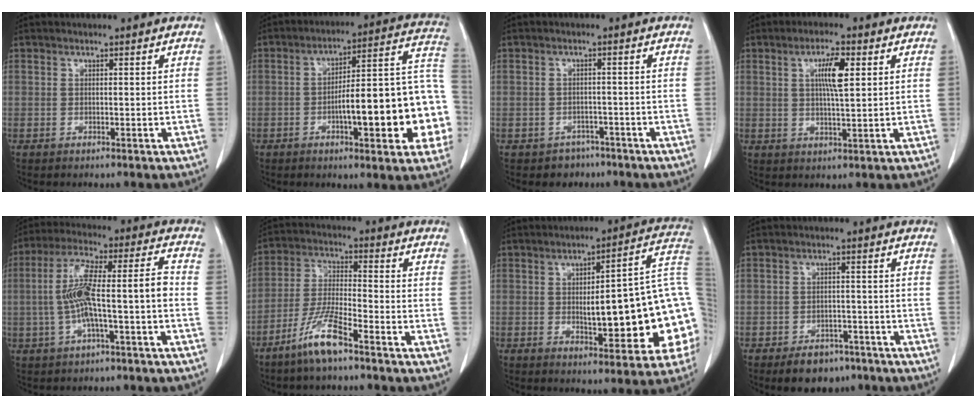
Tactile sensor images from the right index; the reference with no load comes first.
{"total": 19.8, "force": [-4.5, 4.1, 18.8], "torque": [-0.190, 0.044, -0.053]}
{"total": 3.4, "force": [-2.3, 2.6, -0.2], "torque": [0.000, 0.013, -0.033]}
{"total": 5.7, "force": [1.8, 0.8, 5.4], "torque": [-0.098, 0.000, 0.031]}
{"total": 11.5, "force": [-2.0, 1.4, 11.2], "torque": [-0.216, 0.034, -0.035]}
{"total": 8.5, "force": [-5.8, 0.8, 6.2], "torque": [-0.131, -0.013, -0.116]}
{"total": 20.5, "force": [-1.7, 4.3, 20.0], "torque": [-0.200, 0.037, -0.007]}
{"total": 6.6, "force": [-4.9, 3.8, 2.4], "torque": [-0.034, 0.005, -0.070]}